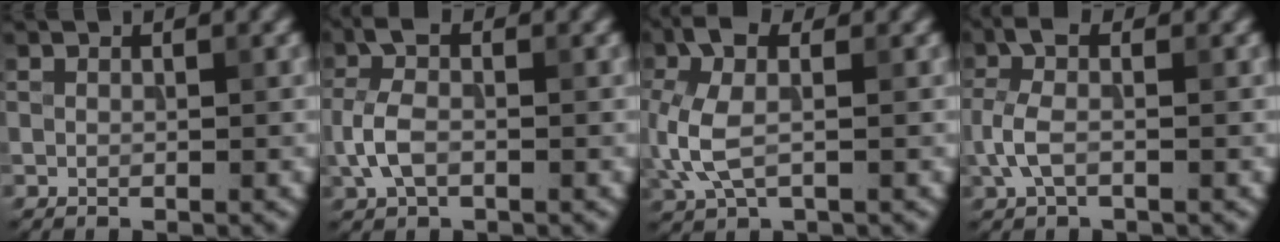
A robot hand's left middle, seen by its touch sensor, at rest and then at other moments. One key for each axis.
{"total": 3.6, "fx": -0.8, "fy": 2.0, "fz": 2.9, "tx": -0.074, "ty": 0.006, "tz": -0.024}
{"total": 5.5, "fx": -0.1, "fy": 2.8, "fz": 4.7, "tx": -0.129, "ty": 0.010, "tz": -0.012}
{"total": 3.2, "fx": -0.5, "fy": 1.5, "fz": 2.8, "tx": -0.073, "ty": 0.009, "tz": -0.017}